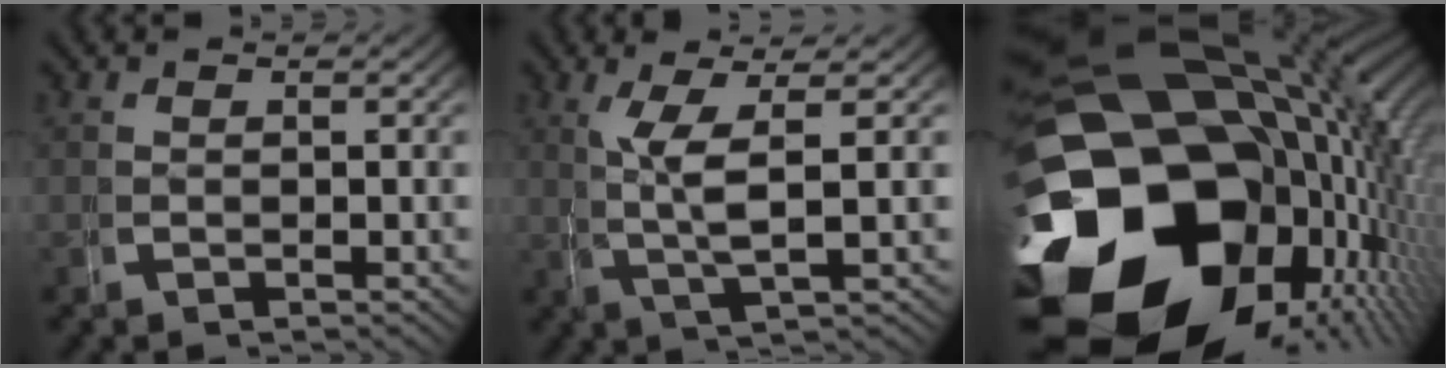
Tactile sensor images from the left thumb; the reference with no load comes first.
{"total": 5.3, "force": [1.3, 1.1, 5.0], "torque": [-0.084, -0.004, 0.023]}
{"total": 37.6, "force": [-3.7, 25.2, 27.7], "torque": [-0.440, -0.085, -0.035]}